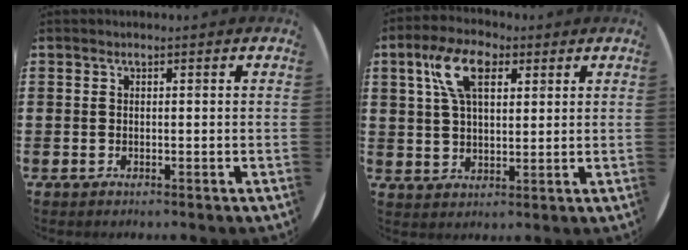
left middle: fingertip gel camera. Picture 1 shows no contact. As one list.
[{"total": 8.0, "force": [4.0, 4.2, 5.6], "torque": [-0.126, 0.018, 0.072]}]